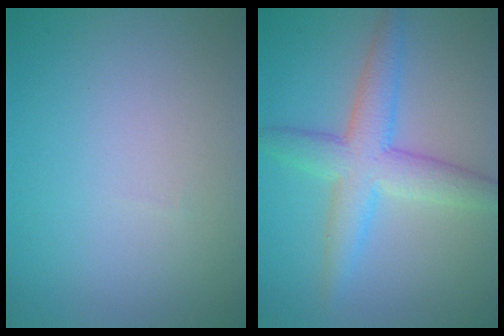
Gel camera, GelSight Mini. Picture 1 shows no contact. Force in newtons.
{"total": 5.4, "press": 5.4, "slide": 0.0}